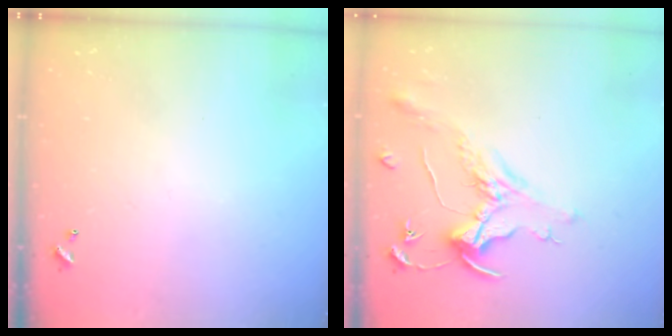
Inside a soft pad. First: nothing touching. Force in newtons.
{"total": 1.5, "press": 1.3, "slide": 0.7}